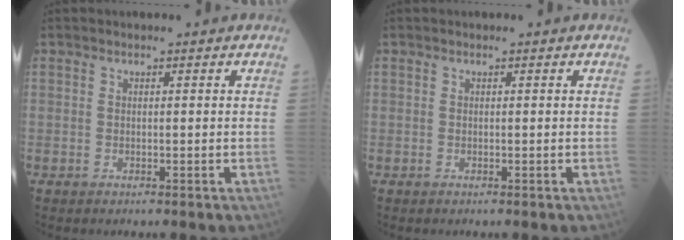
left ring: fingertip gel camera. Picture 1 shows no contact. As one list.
[{"total": 0.0}]